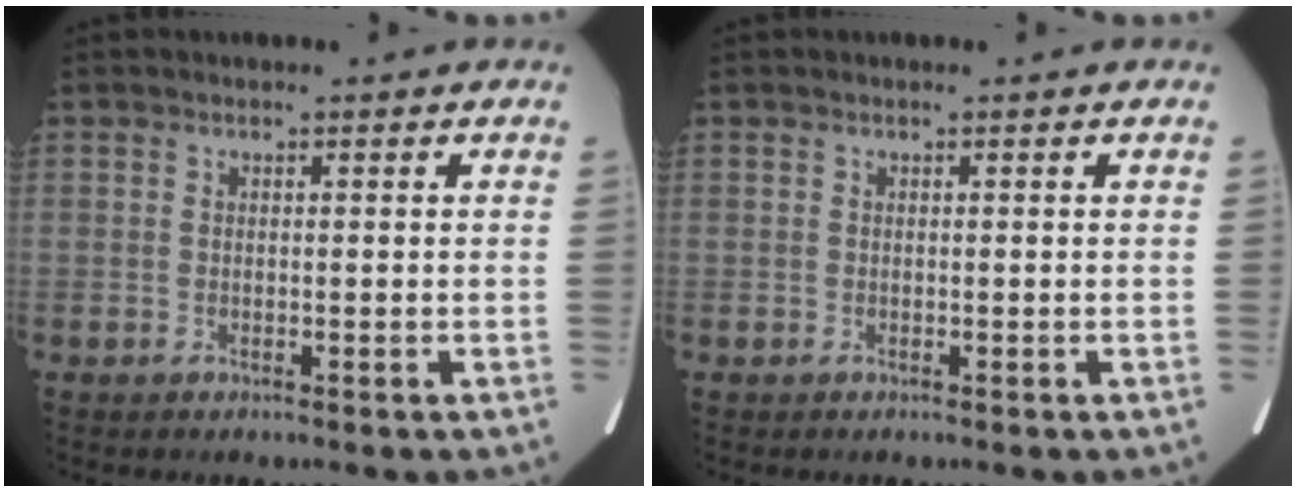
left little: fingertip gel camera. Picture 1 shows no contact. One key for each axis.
{"total": 0.0}